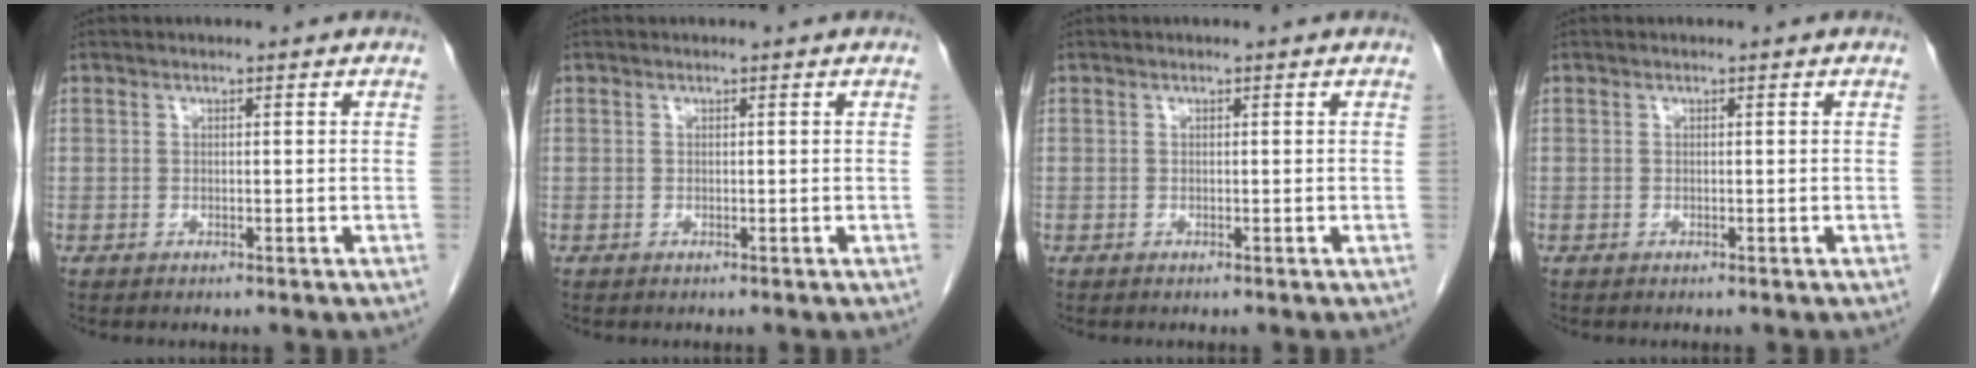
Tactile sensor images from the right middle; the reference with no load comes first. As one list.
[{"total": 0.0}, {"total": 0.0}, {"total": 0.0}]